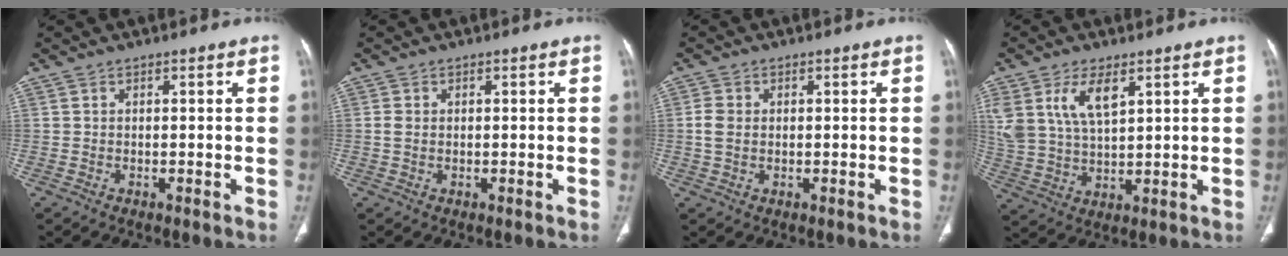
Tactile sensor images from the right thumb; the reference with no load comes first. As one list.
[{"total": 1.4, "force": [0.1, 1.0, 0.9], "torque": [-0.022, 0.003, 0.002]}, {"total": 3.2, "force": [0.2, 2.3, 2.1], "torque": [-0.047, 0.006, 0.002]}, {"total": 10.3, "force": [4.9, 5.1, 7.5], "torque": [-0.151, -0.013, 0.104]}]